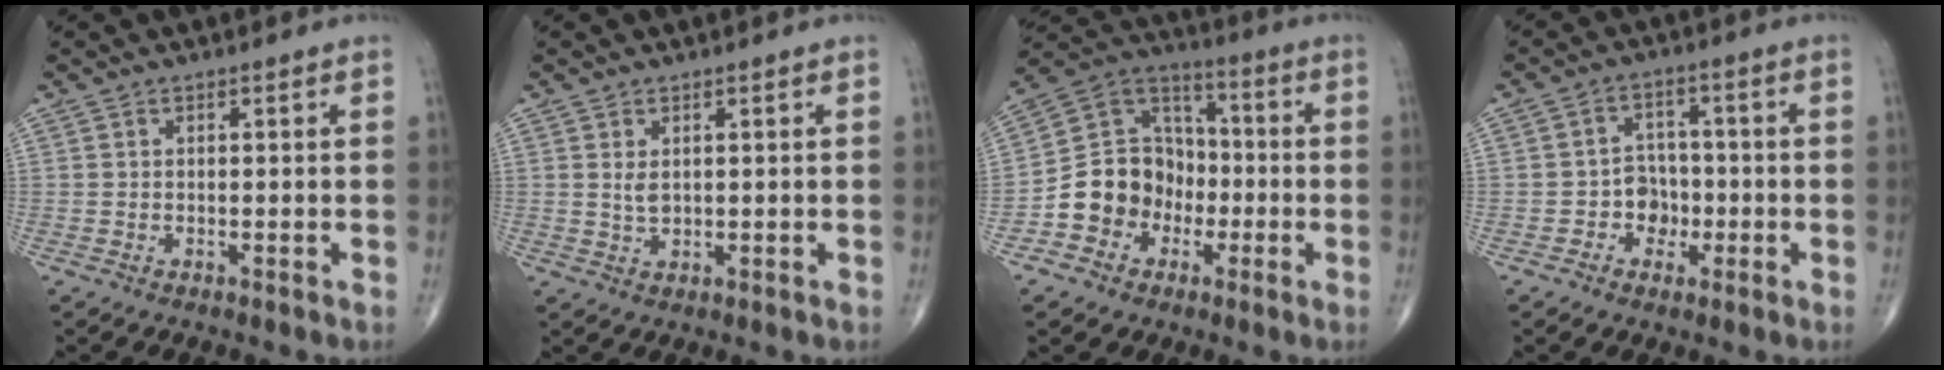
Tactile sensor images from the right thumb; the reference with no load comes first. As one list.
[{"total": 2.1, "force": [0.6, 1.2, 1.7], "torque": [-0.029, -0.005, 0.015]}, {"total": 13.1, "force": [-4.3, 11.4, 5.0], "torque": [-0.039, 0.068, -0.081]}, {"total": 5.3, "force": [-1.6, 4.6, 2.1], "torque": [0.004, 0.020, -0.035]}]